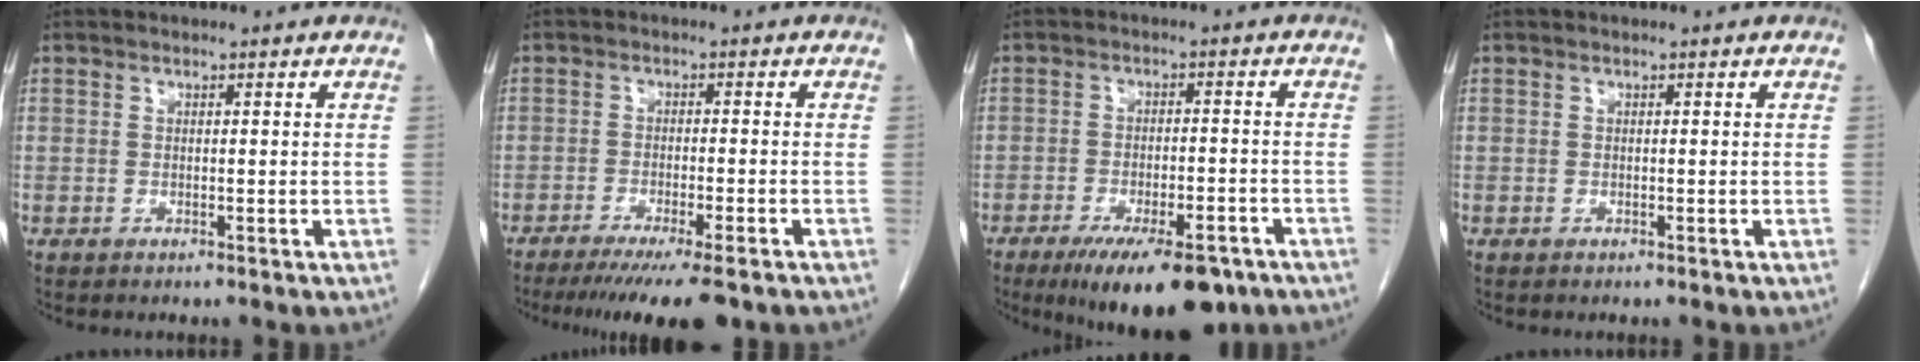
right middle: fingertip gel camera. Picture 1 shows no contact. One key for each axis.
{"total": 10.5, "fx": -8.2, "fy": 0.5, "fz": 6.5, "tx": -0.085, "ty": -0.022, "tz": -0.123}
{"total": 13.2, "fx": -9.3, "fy": 3.9, "fz": 8.5, "tx": -0.110, "ty": -0.012, "tz": -0.138}
{"total": 0.0}